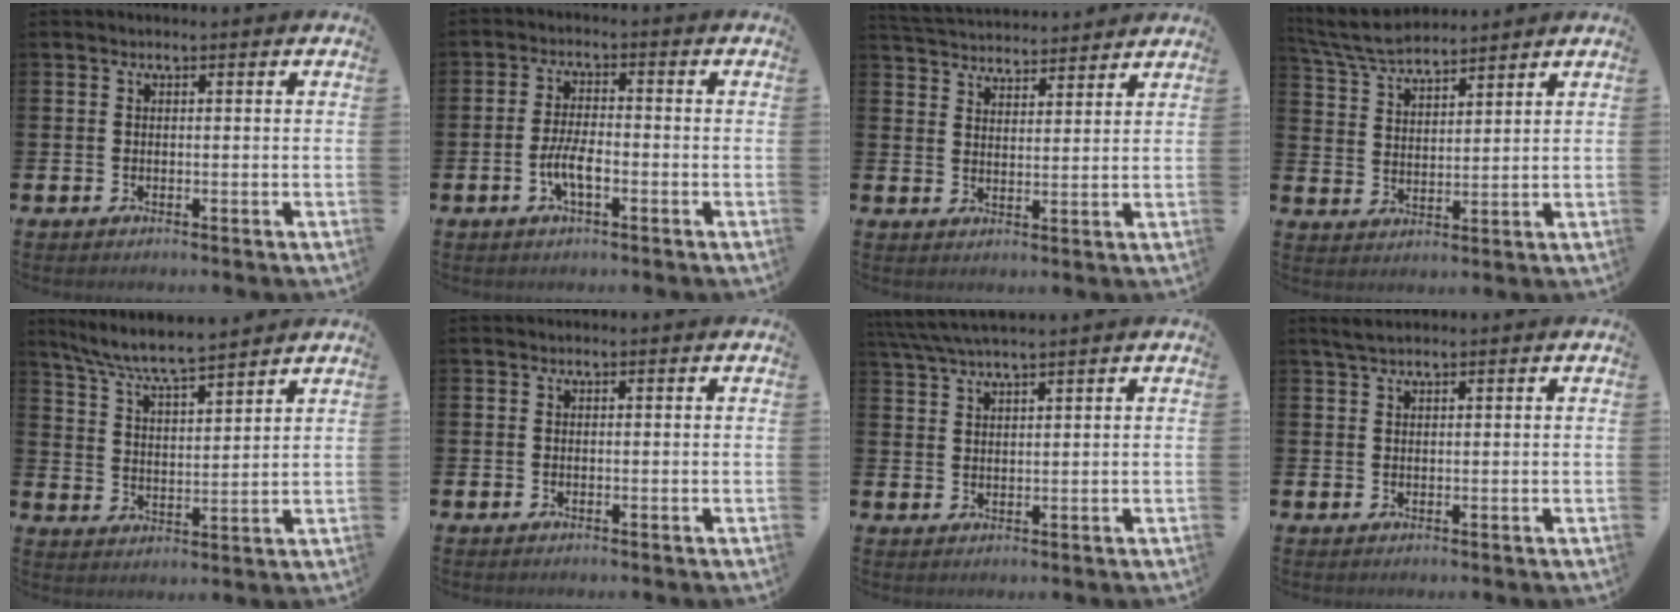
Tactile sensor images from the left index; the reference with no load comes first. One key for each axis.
{"total": 4.3, "fx": -1.4, "fy": 1.5, "fz": 3.8, "tx": -0.075, "ty": -0.001, "tz": -0.030}
{"total": 4.5, "fx": 4.4, "fy": 0.7, "fz": -0.3, "tx": -0.017, "ty": -0.026, "tz": 0.081}
{"total": 6.1, "fx": 5.9, "fy": 1.0, "fz": 1.5, "tx": -0.048, "ty": -0.024, "tz": 0.108}
{"total": 7.3, "fx": 6.9, "fy": 0.2, "fz": 2.4, "tx": -0.073, "ty": -0.038, "tz": 0.122}
{"total": 0.0}
{"total": 4.0, "fx": 3.6, "fy": -0.1, "fz": 1.7, "tx": -0.047, "ty": -0.007, "tz": 0.068}
{"total": 2.0, "fx": 1.6, "fy": 0.4, "fz": 1.1, "tx": -0.023, "ty": 0.004, "tz": 0.029}